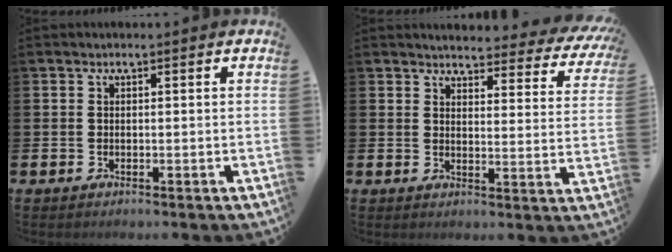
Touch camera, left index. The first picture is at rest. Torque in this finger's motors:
{"motor_torque": [1.07, -1.07, 0.24, 0.03]}